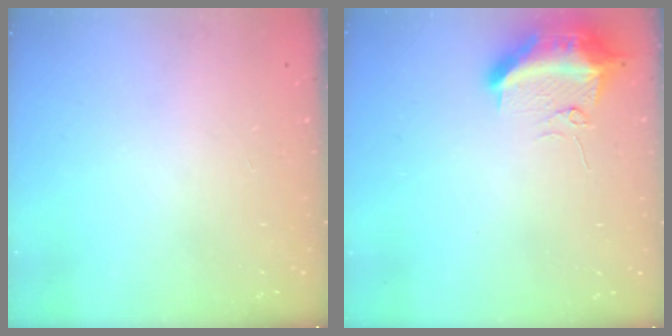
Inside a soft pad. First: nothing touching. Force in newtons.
{"total": 12.3, "press": 10.8, "slide": 5.9}